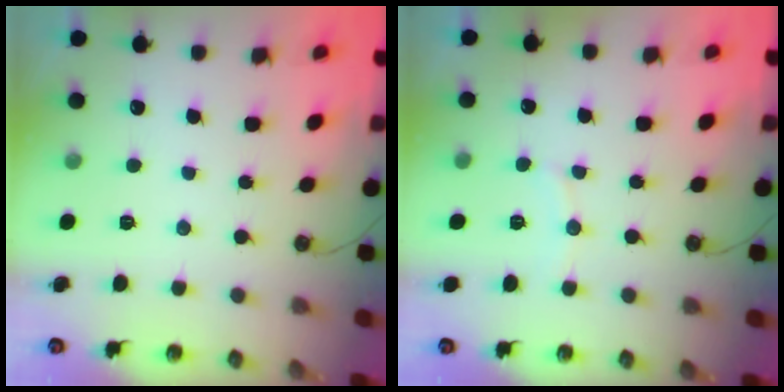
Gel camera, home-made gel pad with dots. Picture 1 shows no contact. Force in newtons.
{"total": 4.8, "press": 4.8, "slide": 0.6}